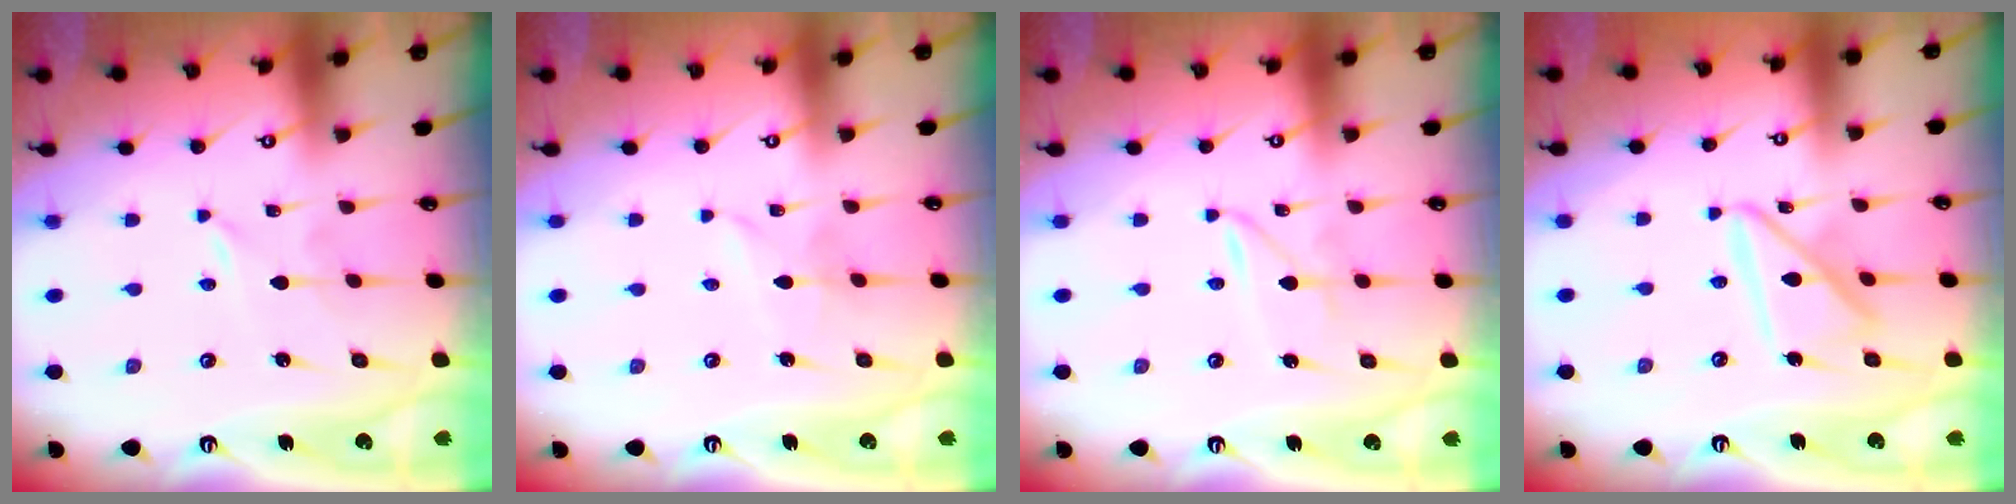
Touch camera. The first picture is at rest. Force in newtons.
{"total": 1.8, "press": 1.8, "slide": 0.2}
{"total": 1.4, "press": 1.4, "slide": 0.2}
{"total": 13.3, "press": 13.2, "slide": 1.3}